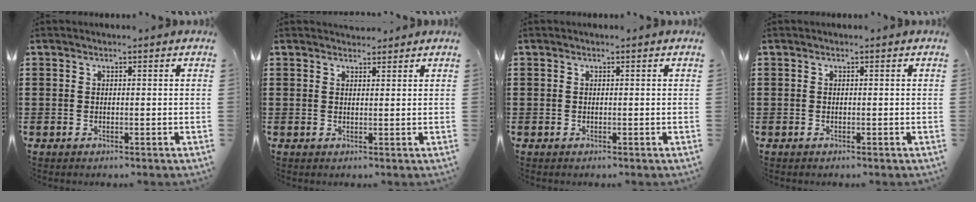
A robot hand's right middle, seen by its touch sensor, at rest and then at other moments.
{"total": 1.7, "force": [1.6, 0.5, 0.0], "torque": [0.005, 0.001, 0.029]}
{"total": 0.0}
{"total": 0.0}